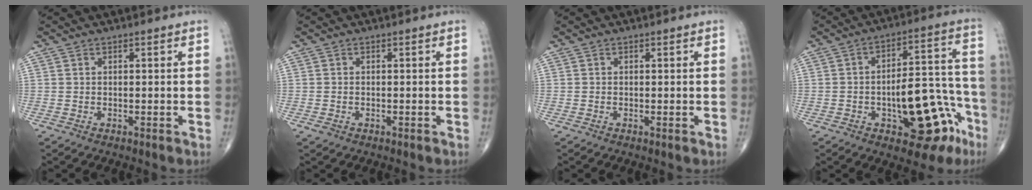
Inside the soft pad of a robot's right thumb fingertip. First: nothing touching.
{"total": 0.9, "force": [-0.4, 0.7, 0.5], "torque": [-0.014, 0.004, -0.005]}
{"total": 0.0}
{"total": 18.4, "force": [-7.2, 8.5, 14.6], "torque": [-0.158, 0.058, -0.085]}